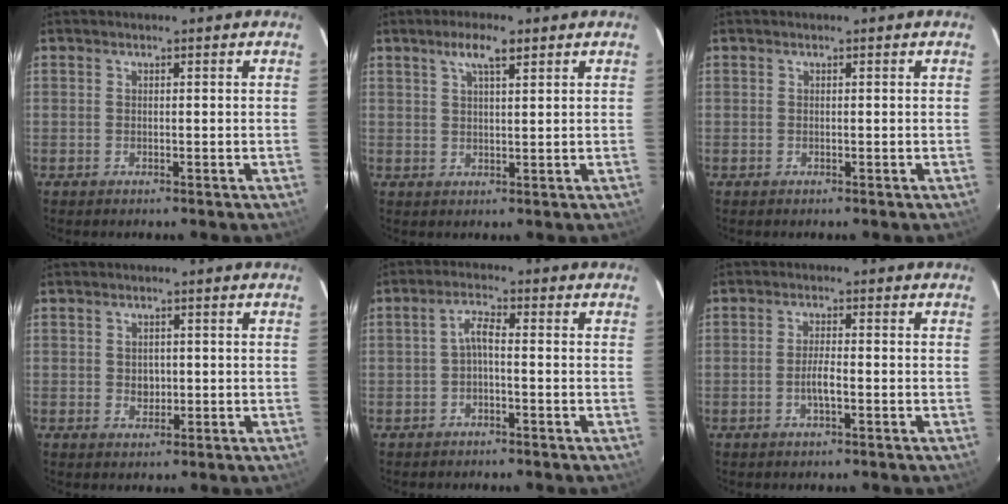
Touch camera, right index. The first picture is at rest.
{"total": 4.4, "force": [2.7, 1.0, 3.3], "torque": [-0.059, 0.010, 0.048]}
{"total": 0.0}
{"total": 2.3, "force": [0.0, 2.0, 1.1], "torque": [-0.016, 0.003, 0.002]}
{"total": 2.7, "force": [-1.0, 0.6, 2.4], "torque": [-0.052, 0.010, -0.020]}
{"total": 2.6, "force": [-1.0, 0.4, 2.4], "torque": [-0.047, -0.002, -0.019]}